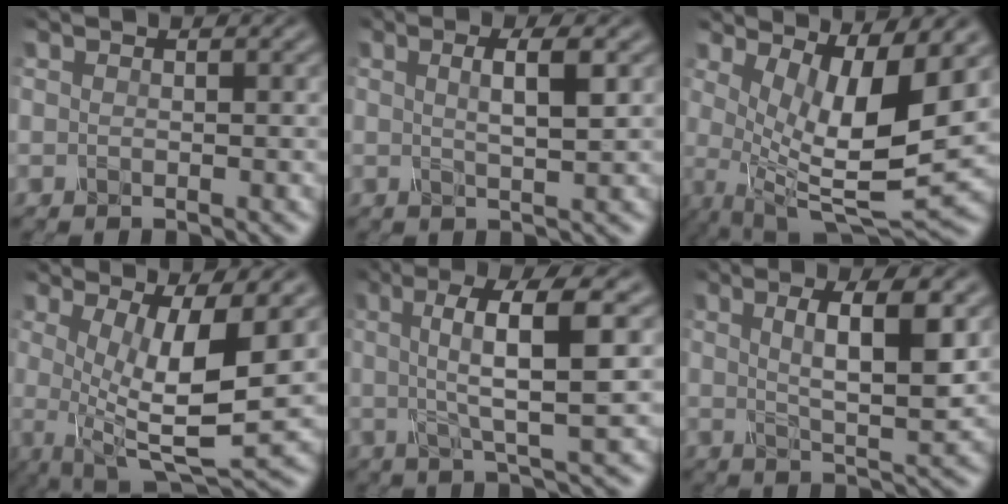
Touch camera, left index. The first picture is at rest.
{"total": 2.9, "force": [0.4, 0.6, 2.8], "torque": [-0.044, 0.001, 0.010]}
{"total": 9.3, "force": [1.4, 2.7, 8.8], "torque": [-0.158, -0.017, 0.038]}
{"total": 8.4, "force": [-0.2, 2.5, 8.0], "torque": [-0.141, -0.017, 0.006]}
{"total": 7.2, "force": [0.9, 1.5, 7.0], "torque": [-0.103, 0.009, 0.016]}
{"total": 5.4, "force": [1.1, 1.1, 5.2], "torque": [-0.082, -0.001, 0.026]}